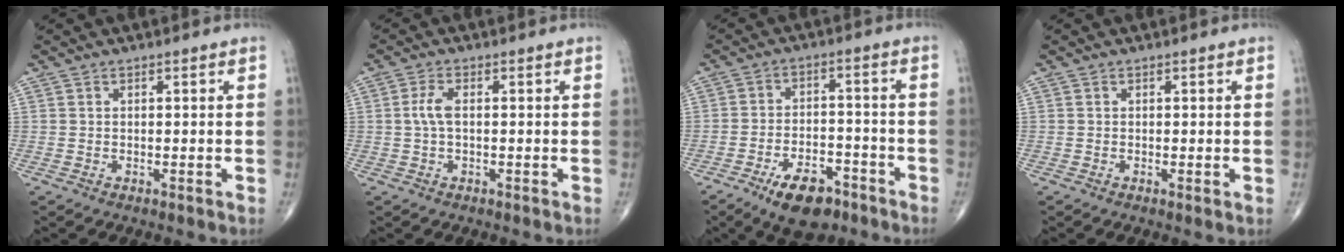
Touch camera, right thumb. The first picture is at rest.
{"total": 3.1, "force": [0.1, 1.3, 2.8], "torque": [-0.068, 0.004, -0.002]}
{"total": 10.4, "force": [-6.6, 5.0, 6.3], "torque": [-0.086, 0.038, -0.104]}
{"total": 0.6, "force": [0.0, 0.1, 0.6], "torque": [-0.011, -0.003, -0.003]}